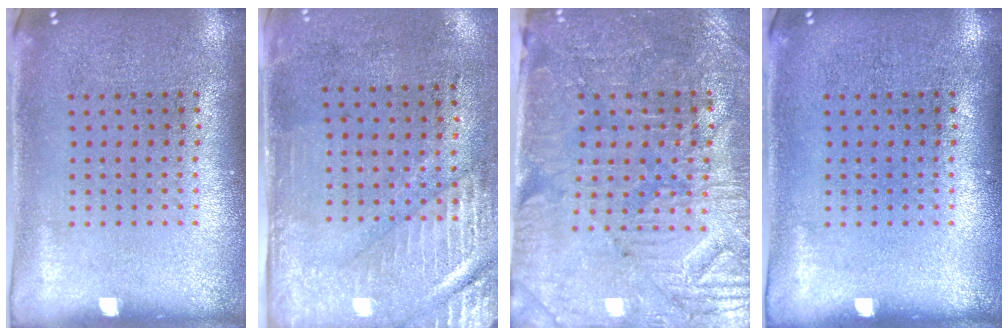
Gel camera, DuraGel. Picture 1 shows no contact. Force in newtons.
{"total": 2.9, "press": 2.4, "slide": 1.6}
{"total": 3.7, "press": 3.5, "slide": 1.2}
{"total": 0.0}